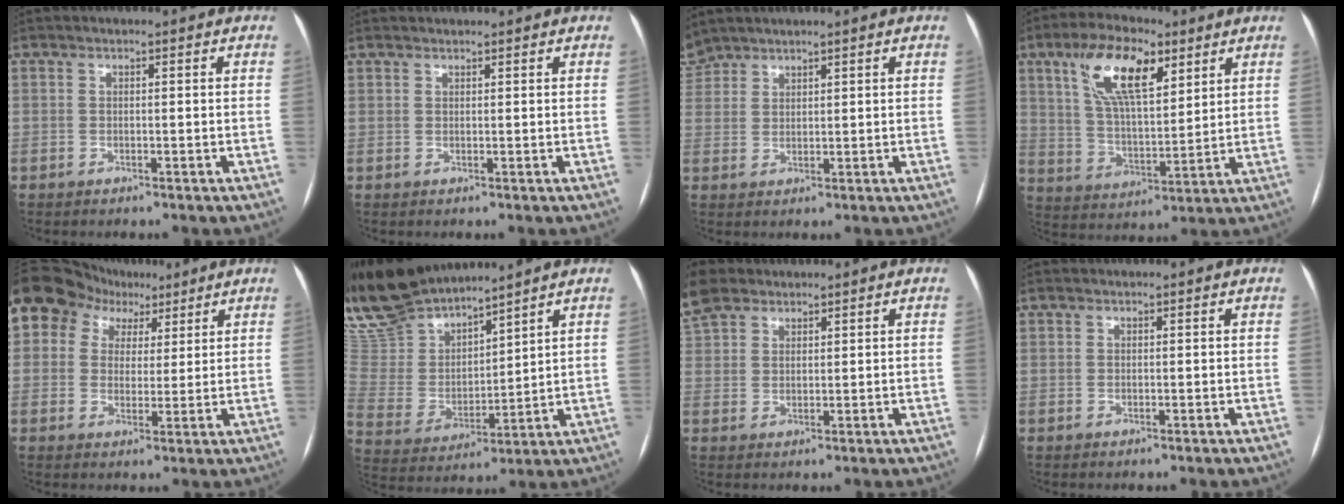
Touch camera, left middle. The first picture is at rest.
{"total": 1.8, "force": [1.8, 0.3, 0.4], "torque": [-0.003, 0.017, 0.028]}
{"total": 4.8, "force": [4.3, 2.0, 0.4], "torque": [-0.013, 0.017, 0.092]}
{"total": 13.3, "force": [6.9, 4.8, 10.4], "torque": [-0.198, 0.018, 0.127]}
{"total": 14.1, "force": [7.5, 11.0, 4.8], "torque": [-0.144, 0.065, 0.140]}
{"total": 14.2, "force": [13.8, 0.8, 3.3], "torque": [-0.092, -0.012, 0.291]}
{"total": 5.7, "force": [4.9, 2.3, 1.6], "torque": [-0.068, 0.016, 0.113]}
{"total": 0.8, "force": [0.8, 0.1, 0.1], "torque": [-0.003, 0.007, 0.015]}